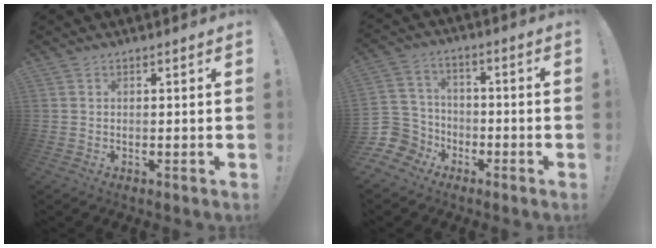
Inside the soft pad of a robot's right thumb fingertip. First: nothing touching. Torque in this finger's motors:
{"motor_torque": [-0.19, 0.26, -0.12, -0.04, 0.01]}